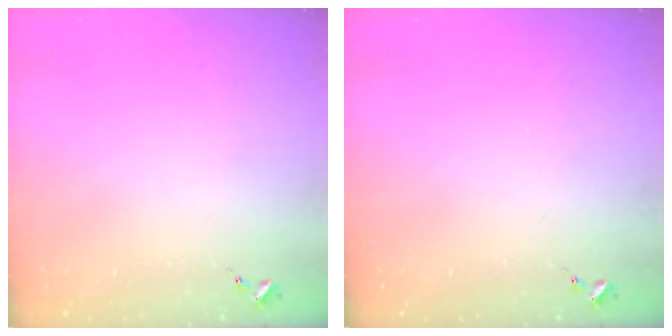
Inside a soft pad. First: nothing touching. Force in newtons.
{"total": 0.0}